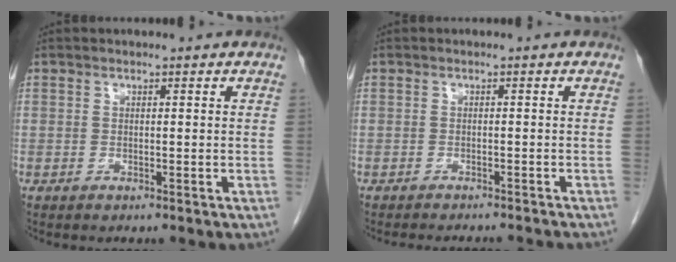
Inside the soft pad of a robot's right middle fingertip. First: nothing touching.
{"total": 9.3, "force": [-8.7, 0.8, 3.3], "torque": [-0.031, -0.011, -0.098]}